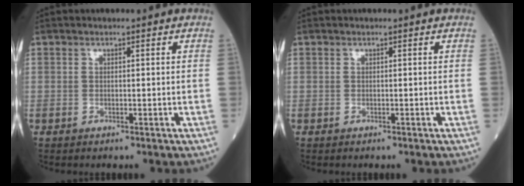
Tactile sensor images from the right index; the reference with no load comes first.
{"total": 0.0}